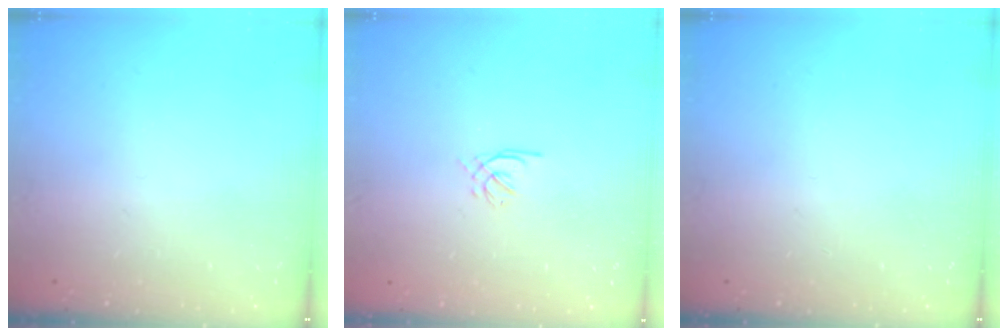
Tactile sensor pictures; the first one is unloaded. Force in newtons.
{"total": 0.9, "press": 0.8, "slide": 0.5}
{"total": 0.0}